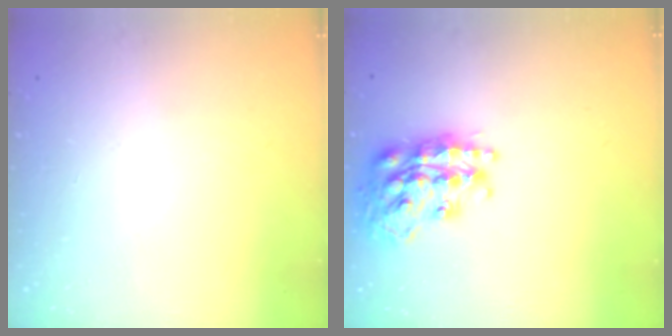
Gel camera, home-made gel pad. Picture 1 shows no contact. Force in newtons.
{"total": 20.5, "press": 20.5, "slide": 1.4}